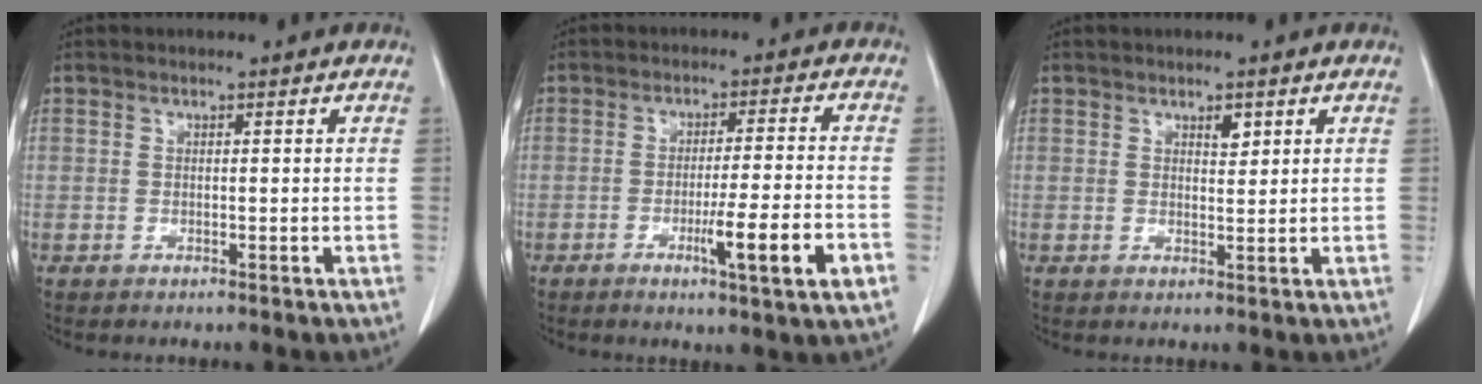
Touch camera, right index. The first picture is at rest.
{"total": 9.1, "force": [-3.5, -0.5, 8.4], "torque": [-0.126, -0.016, -0.056]}
{"total": 1.8, "force": [1.1, 0.7, 1.2], "torque": [-0.018, -0.005, 0.017]}